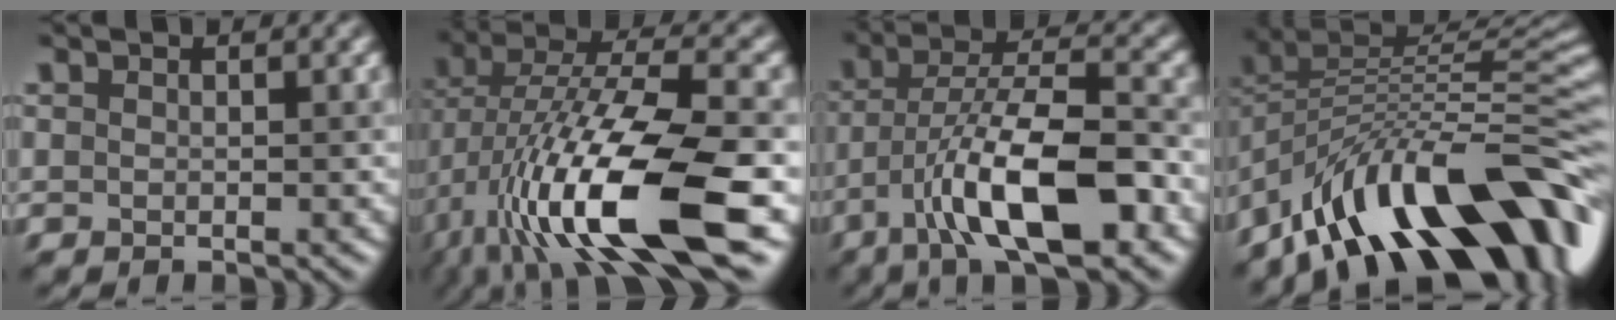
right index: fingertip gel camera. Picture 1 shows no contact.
{"total": 14.9, "force": [-4.7, 4.9, 13.2], "torque": [-0.249, -0.007, -0.088]}
{"total": 10.8, "force": [-4.7, 3.3, 9.1], "torque": [-0.158, 0.010, -0.086]}
{"total": 14.1, "force": [-7.2, 6.4, 10.4], "torque": [-0.166, 0.025, -0.125]}